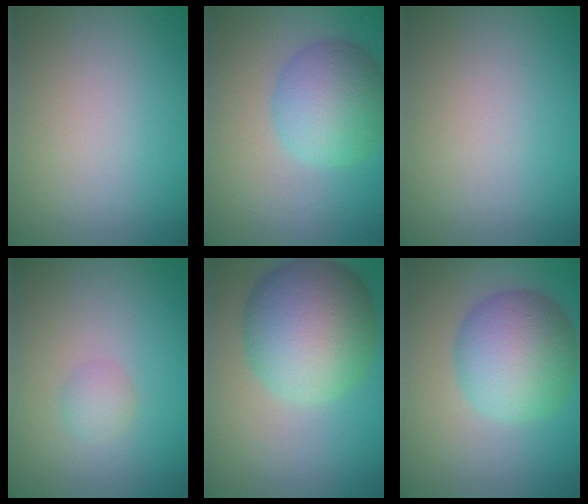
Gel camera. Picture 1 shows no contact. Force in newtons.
{"total": 6.3, "press": 6.3, "slide": 0.2}
{"total": 0.0}
{"total": 1.3, "press": 1.3, "slide": 0.1}
{"total": 10.8, "press": 10.8, "slide": 0.3}
{"total": 7.8, "press": 7.8, "slide": 0.2}